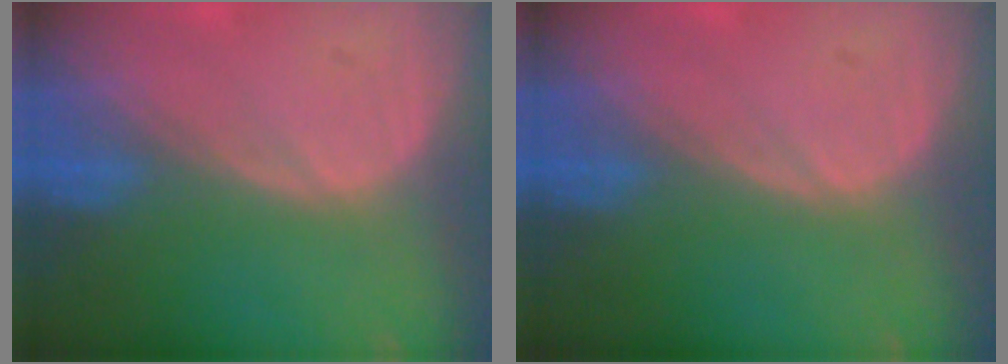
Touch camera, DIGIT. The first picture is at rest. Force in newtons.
{"total": 0.0}